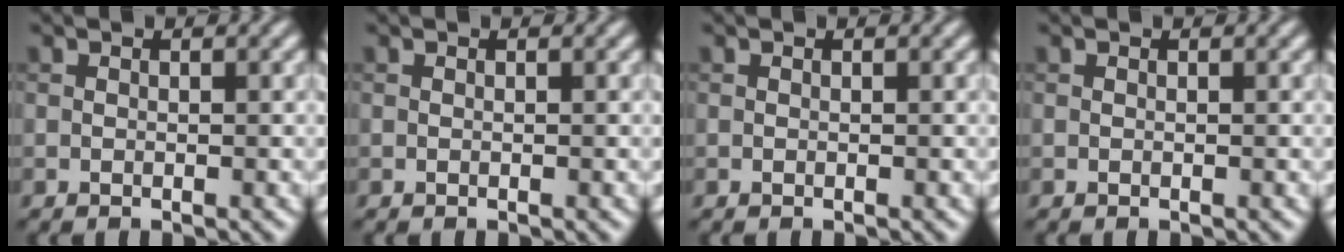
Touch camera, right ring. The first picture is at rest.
{"total": 0.0}
{"total": 0.0}
{"total": 0.0}